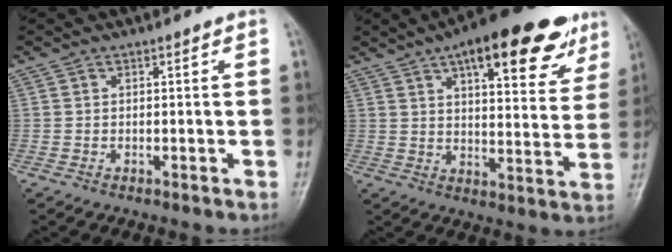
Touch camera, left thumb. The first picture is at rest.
{"total": 21.3, "force": [12.1, 7.6, 15.8], "torque": [-0.183, -0.023, 0.168]}